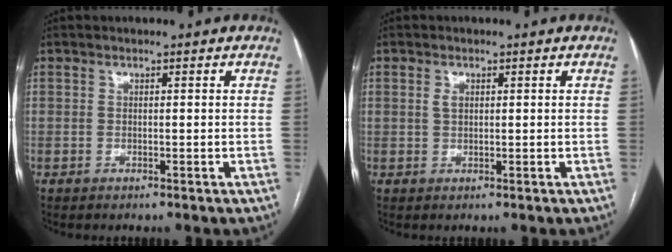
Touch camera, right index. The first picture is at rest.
{"total": 1.6, "force": [0.5, 1.0, 1.2], "torque": [-0.024, 0.003, 0.011]}